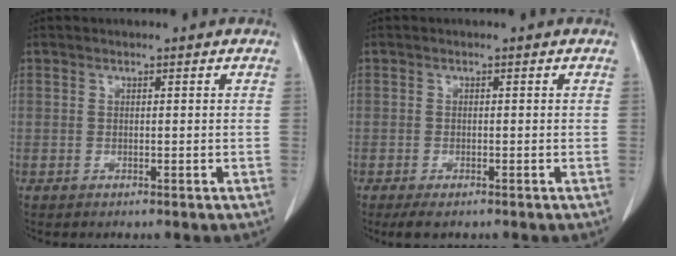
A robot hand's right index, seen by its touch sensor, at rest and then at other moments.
{"total": 2.4, "force": [-1.7, 0.8, 1.5], "torque": [-0.032, -0.006, -0.023]}